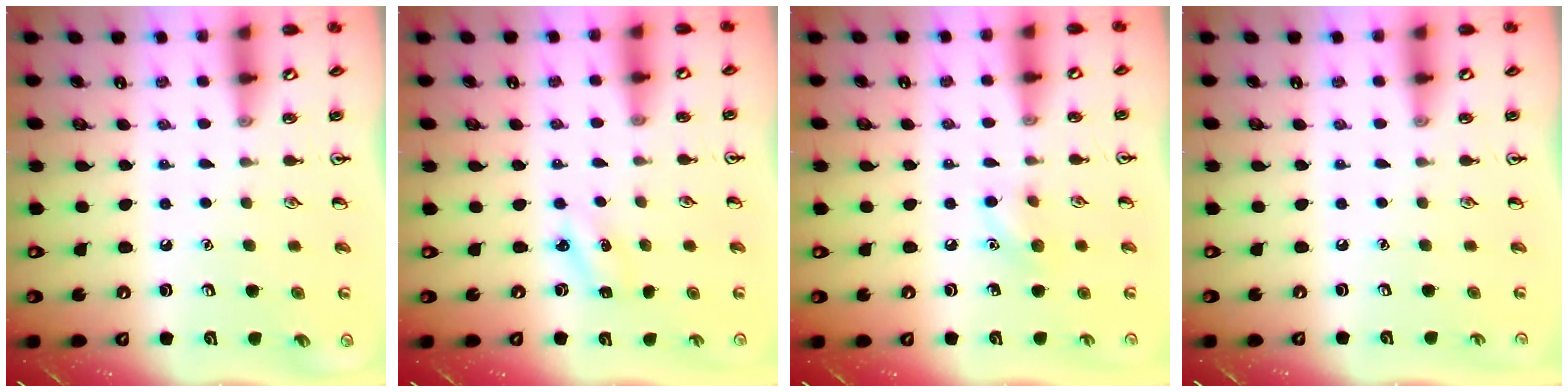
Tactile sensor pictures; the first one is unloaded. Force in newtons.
{"total": 2.5, "press": 2.3, "slide": 0.9}
{"total": 6.4, "press": 6.2, "slide": 1.7}
{"total": 0.0}